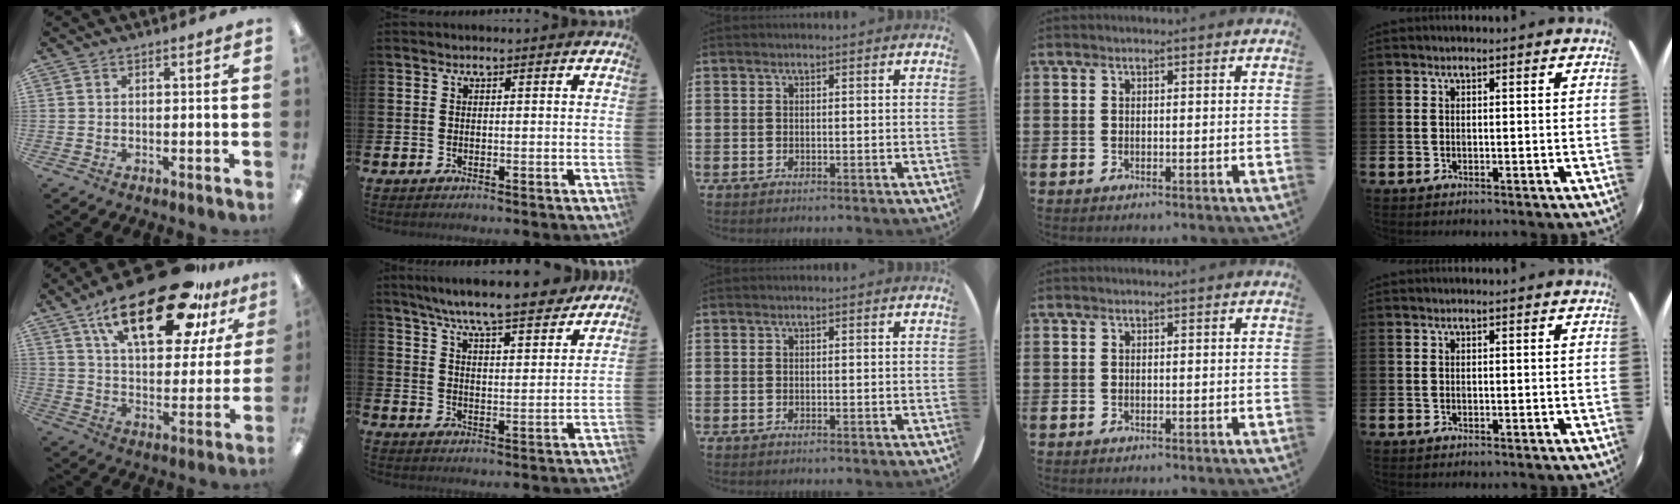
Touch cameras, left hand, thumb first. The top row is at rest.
{"thumb": {"total": 25.8, "force": [15.7, 10.5, 17.6], "torque": [-0.276, -0.078, 0.258]}, "index": {"total": 8.5, "force": [7.9, 0.4, 3.0], "torque": [-0.069, -0.052, 0.137]}}